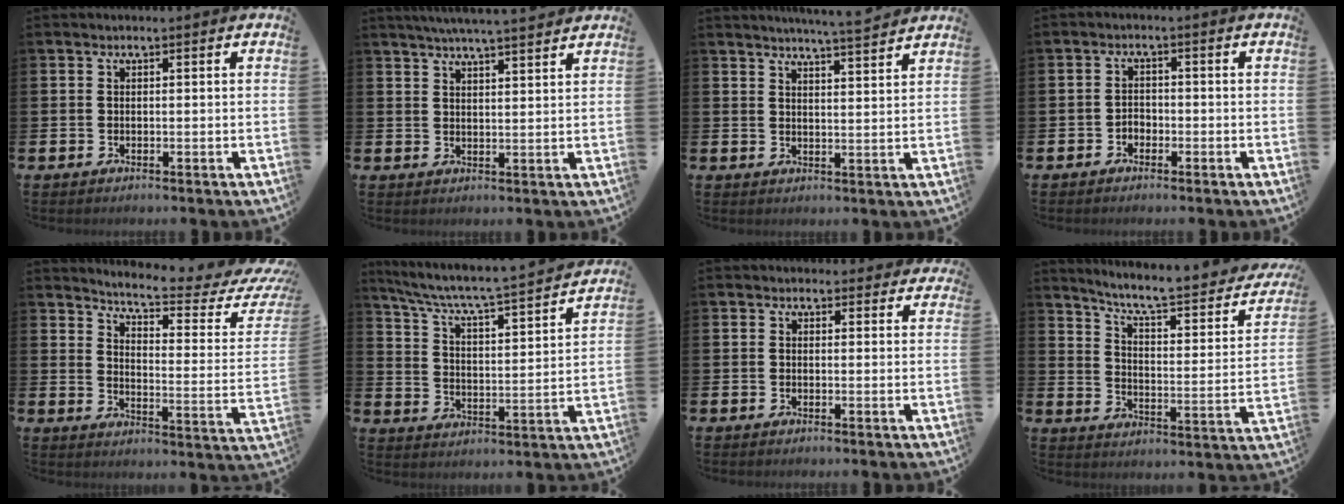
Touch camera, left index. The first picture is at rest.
{"total": 5.0, "force": [4.8, -0.4, 1.3], "torque": [-0.036, -0.017, 0.087]}
{"total": 4.9, "force": [4.8, -1.0, 0.7], "torque": [-0.016, -0.032, 0.081]}
{"total": 1.6, "force": [-1.0, 1.2, 0.4], "torque": [-0.008, 0.002, -0.023]}
{"total": 5.8, "force": [5.1, 0.2, 2.7], "torque": [-0.065, -0.049, 0.079]}
{"total": 6.0, "force": [5.5, 0.2, 2.5], "torque": [-0.079, -0.050, 0.085]}
{"total": 1.6, "force": [1.3, 0.9, 0.1], "torque": [0.002, 0.003, 0.021]}
{"total": 7.2, "force": [6.2, 1.2, 3.6], "torque": [-0.087, -0.049, 0.095]}